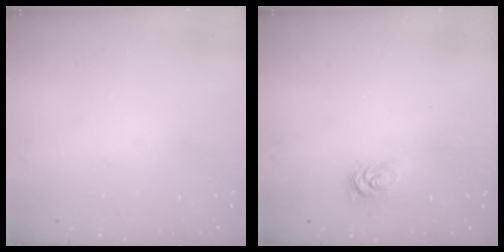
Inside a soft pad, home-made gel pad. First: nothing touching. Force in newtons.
{"total": 2.6, "press": 2.6, "slide": 0.4}